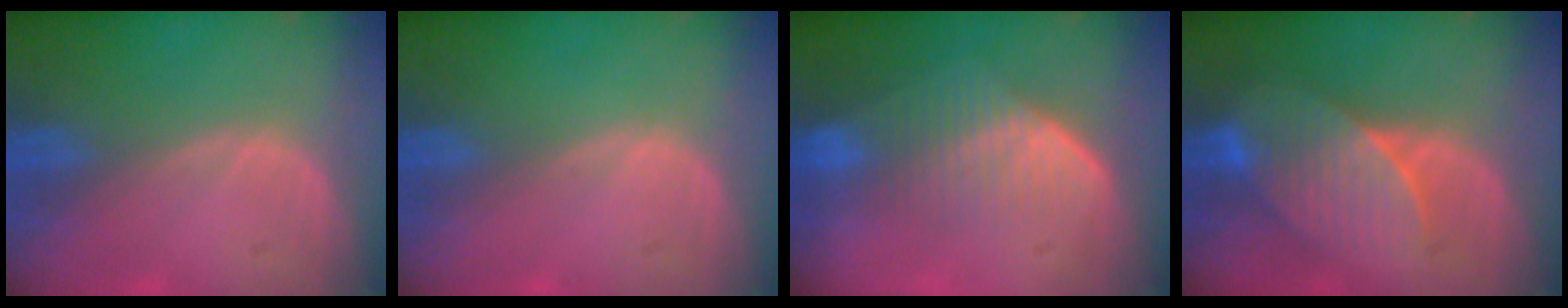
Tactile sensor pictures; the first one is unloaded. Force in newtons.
{"total": 0.0}
{"total": 7.1, "press": 6.2, "slide": 3.3}
{"total": 7.5, "press": 7.4, "slide": 1.2}